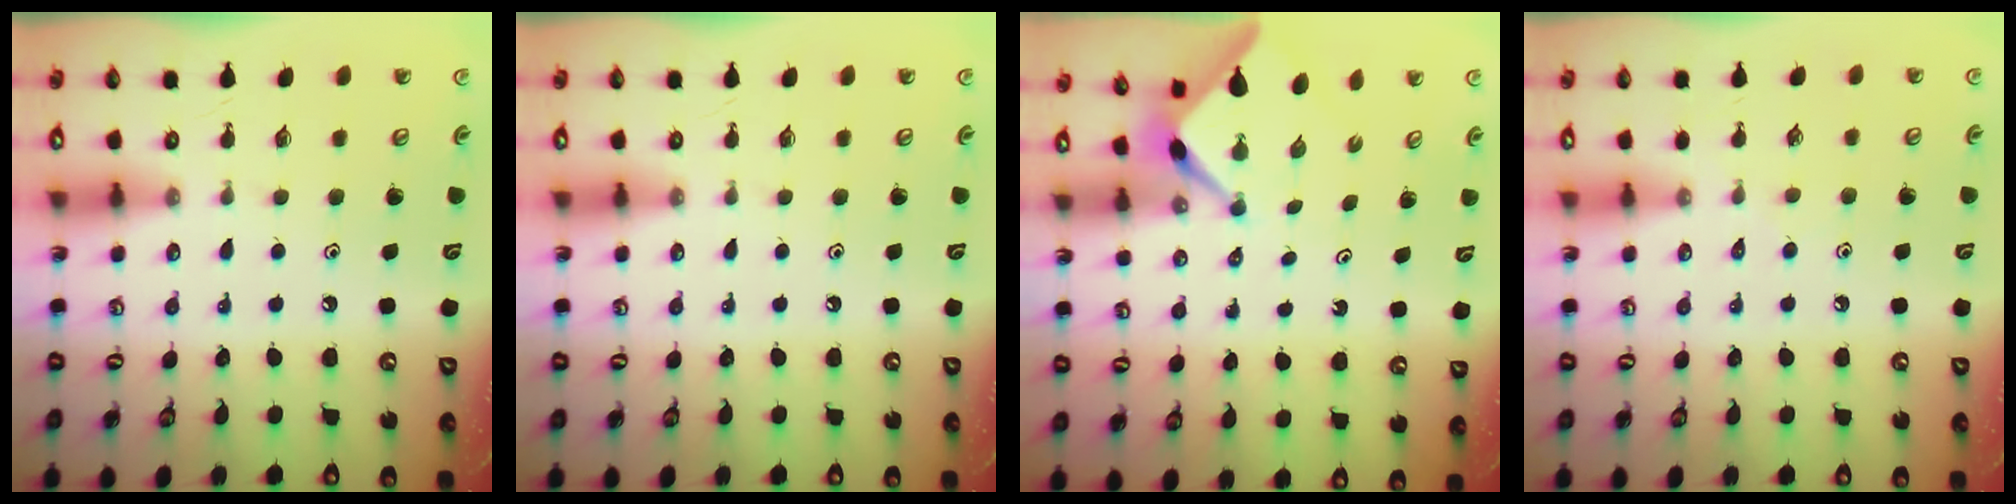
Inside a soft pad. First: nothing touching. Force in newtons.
{"total": 0.0}
{"total": 2.6, "press": 2.5, "slide": 0.3}
{"total": 2.8, "press": 2.7, "slide": 0.5}